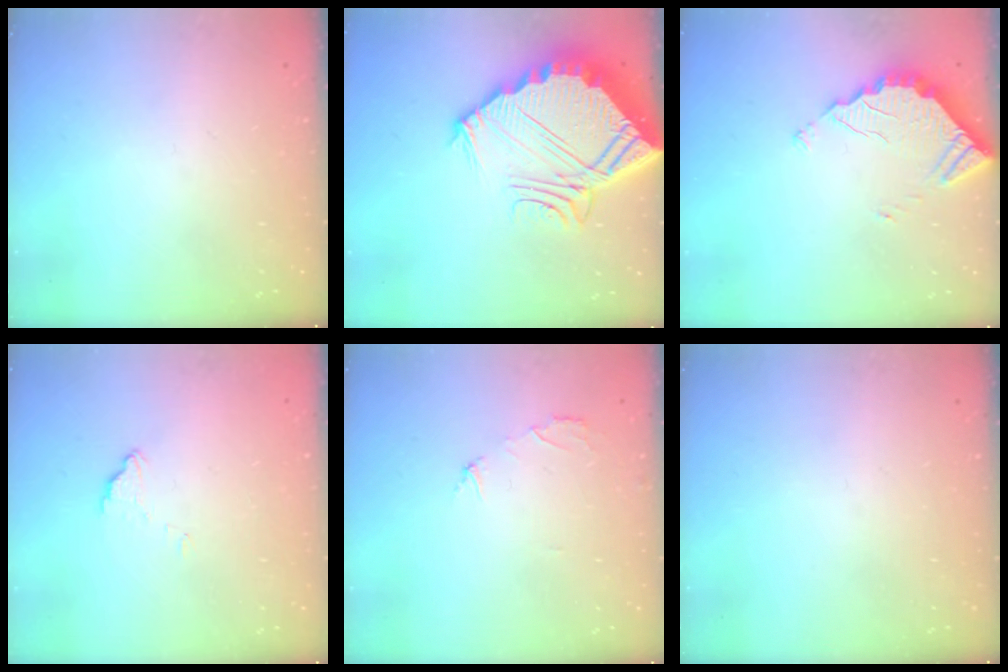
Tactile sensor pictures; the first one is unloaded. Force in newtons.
{"total": 13.3, "press": 13.2, "slide": 1.2}
{"total": 3.9, "press": 3.9, "slide": 0.3}
{"total": 2.9, "press": 2.9, "slide": 0.4}
{"total": 2.1, "press": 2.1, "slide": 0.1}
{"total": 0.0}